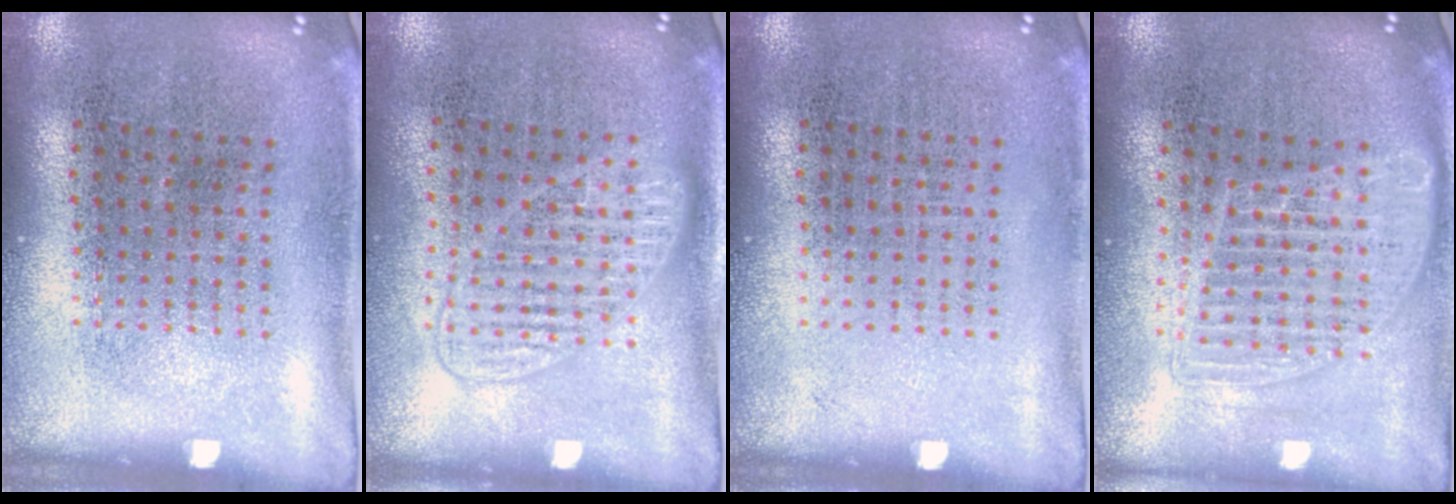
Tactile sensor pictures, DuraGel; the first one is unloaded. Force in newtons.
{"total": 1.4, "press": 1.3, "slide": 0.4}
{"total": 0.0}
{"total": 1.4, "press": 1.2, "slide": 0.7}